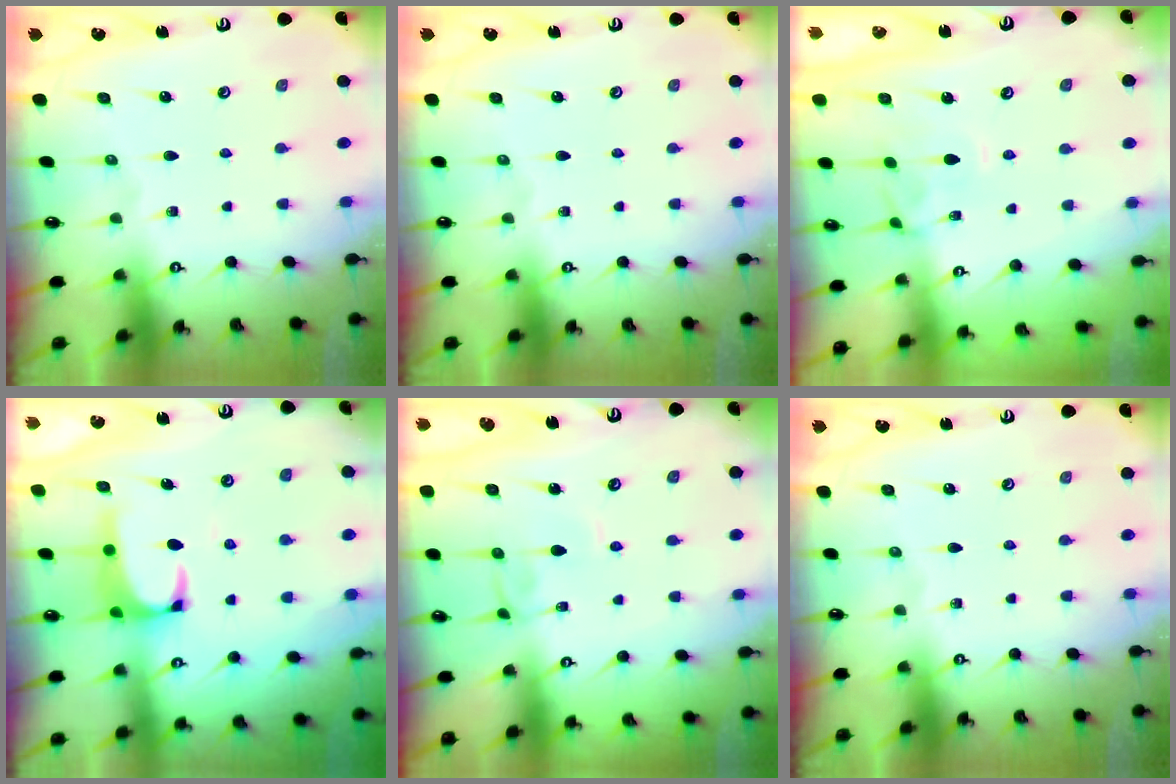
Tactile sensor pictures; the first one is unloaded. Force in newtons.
{"total": 0.0}
{"total": 1.3, "press": 1.2, "slide": 0.6}
{"total": 1.5, "press": 1.4, "slide": 0.7}
{"total": 2.0, "press": 2.0, "slide": 0.2}
{"total": 0.0}